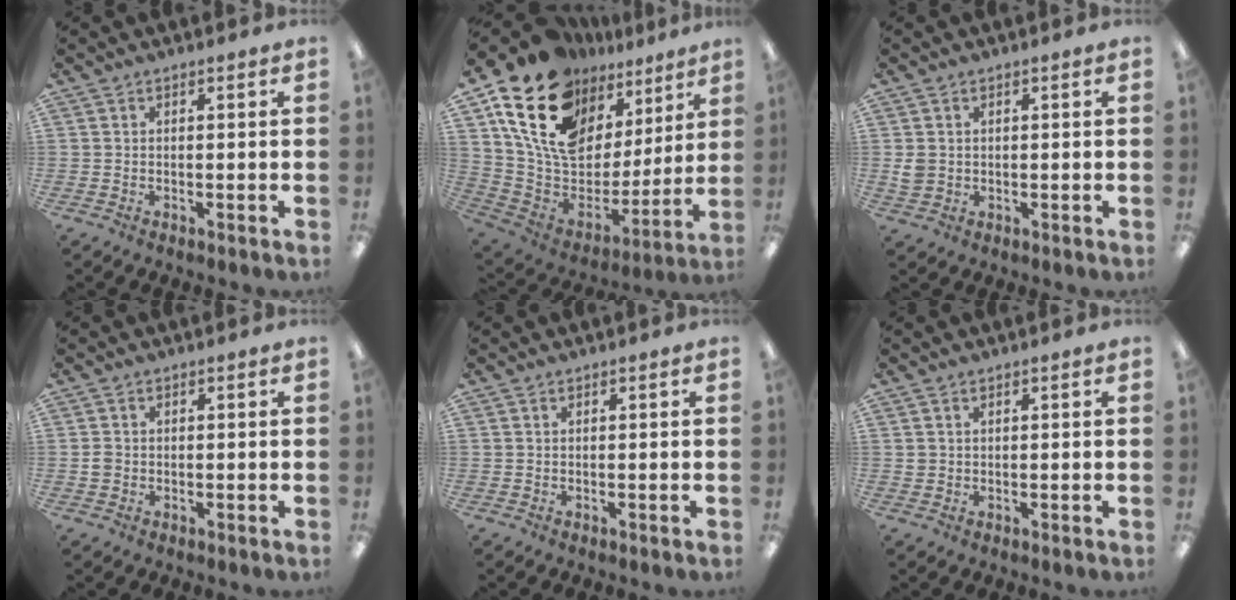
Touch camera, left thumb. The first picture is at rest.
{"total": 20.4, "force": [13.2, 11.9, 9.9], "torque": [-0.200, -0.085, 0.245]}
{"total": 2.7, "force": [0.4, 2.3, 1.2], "torque": [-0.023, 0.003, 0.010]}
{"total": 1.5, "force": [-0.2, 1.4, 0.6], "torque": [-0.011, 0.004, -0.004]}
{"total": 0.0}
{"total": 1.1, "force": [0.5, 1.0, 0.2], "torque": [-0.005, 0.004, 0.008]}